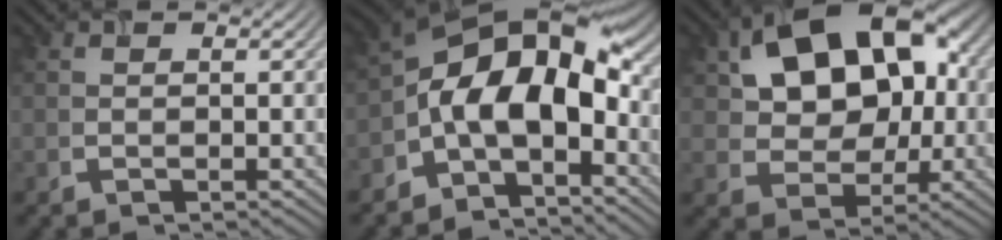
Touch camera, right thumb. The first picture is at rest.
{"total": 12.1, "force": [-2.9, 6.6, 9.8], "torque": [-0.161, 0.012, -0.066]}
{"total": 14.7, "force": [4.1, 9.7, 10.2], "torque": [-0.160, 0.013, 0.063]}